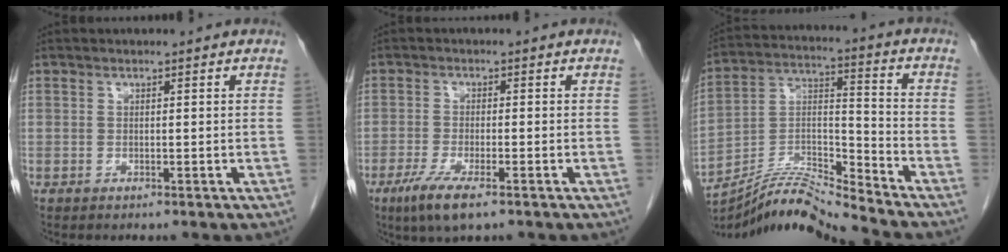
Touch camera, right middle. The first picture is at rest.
{"total": 6.0, "force": [-3.7, 0.9, 4.7], "torque": [-0.097, -0.018, -0.063]}
{"total": 12.0, "force": [-11.6, -1.8, 2.7], "torque": [-0.047, 0.027, -0.214]}